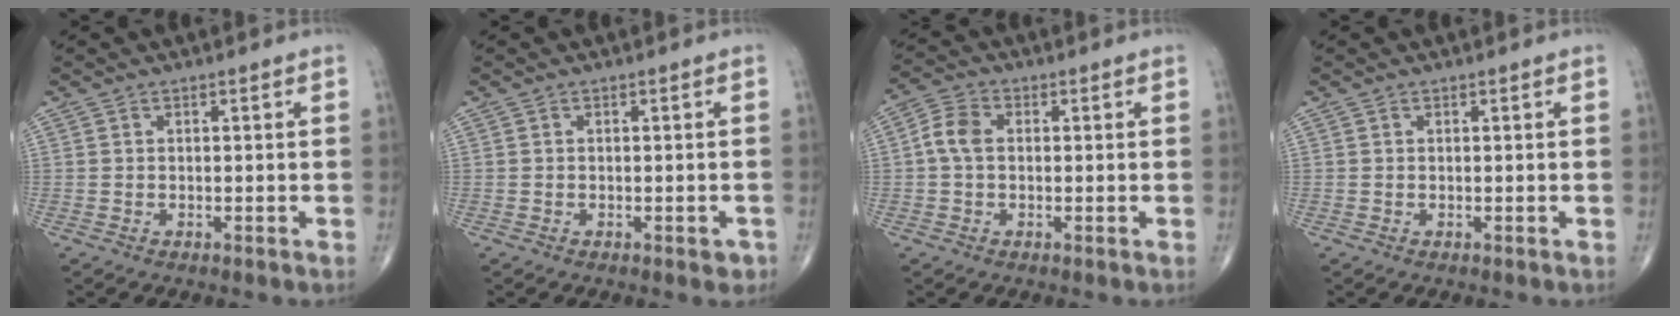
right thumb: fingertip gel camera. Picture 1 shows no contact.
{"total": 1.6, "force": [-0.8, 0.8, 1.1], "torque": [-0.003, 0.002, -0.010]}
{"total": 4.7, "force": [0.1, 3.3, 3.4], "torque": [-0.069, 0.014, -0.005]}
{"total": 0.0}